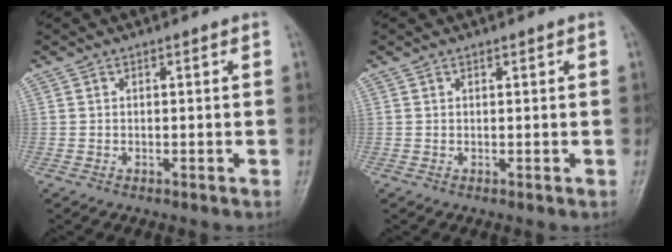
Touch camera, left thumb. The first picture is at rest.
{"total": 0.0}